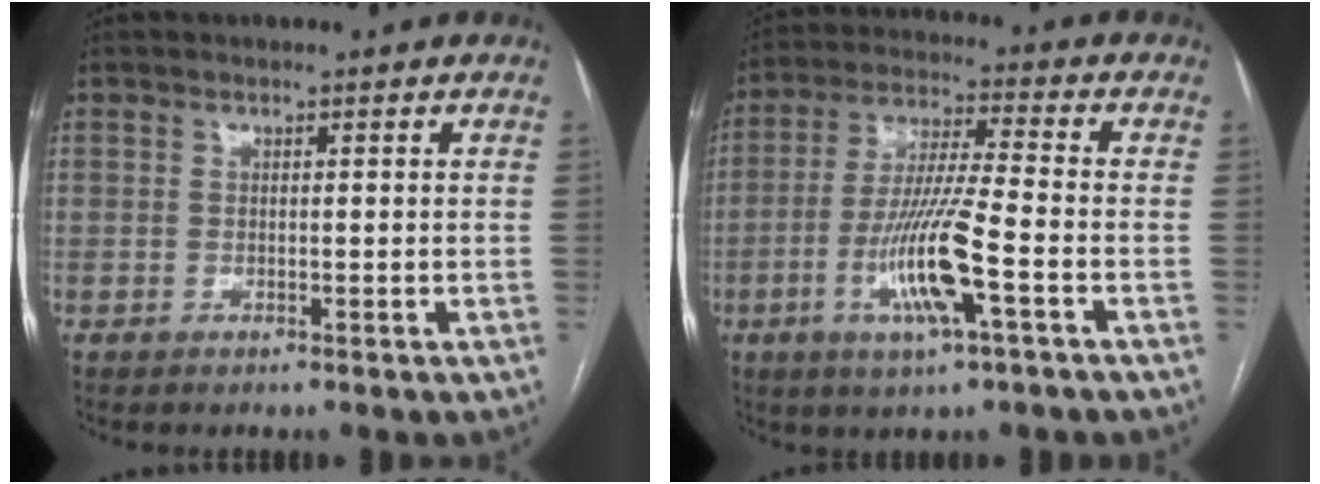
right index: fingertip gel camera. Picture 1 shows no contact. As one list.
[{"total": 12.0, "force": [-4.2, 0.5, 11.2], "torque": [-0.226, -0.009, -0.078]}]